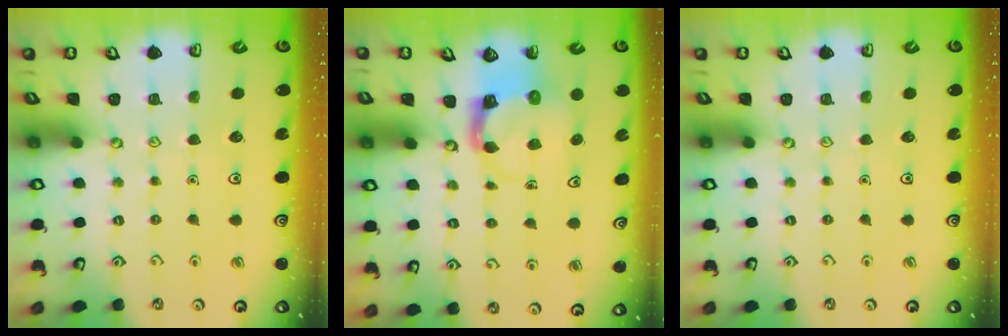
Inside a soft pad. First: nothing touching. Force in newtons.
{"total": 3.8, "press": 3.7, "slide": 0.6}
{"total": 0.0}